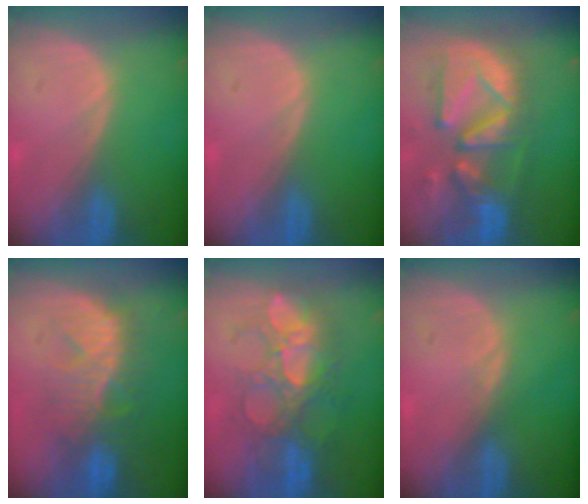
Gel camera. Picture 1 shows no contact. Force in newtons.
{"total": 0.0}
{"total": 12.9, "press": 11.2, "slide": 6.3}
{"total": 9.0, "press": 8.6, "slide": 2.5}
{"total": 9.3, "press": 9.1, "slide": 2.1}
{"total": 0.5, "press": 0.5, "slide": 0.1}